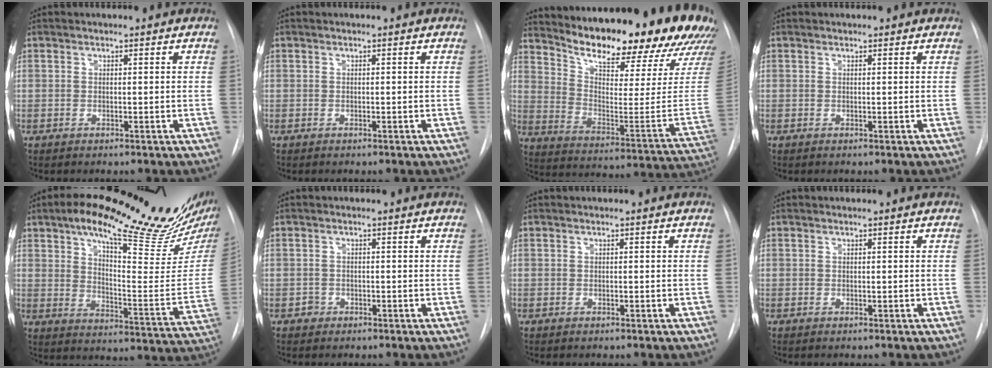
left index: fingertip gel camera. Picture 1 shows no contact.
{"total": 0.0}
{"total": 27.1, "force": [23.0, 4.5, 13.5], "torque": [-0.221, -0.083, 0.304]}
{"total": 1.0, "force": [1.0, 0.3, 0.1], "torque": [-0.011, 0.009, 0.011]}
{"total": 25.9, "force": [19.0, 4.1, 17.1], "torque": [-0.250, -0.030, 0.256]}
{"total": 1.0, "force": [-0.5, 0.8, 0.1], "torque": [-0.002, 0.004, -0.011]}
{"total": 0.0}
{"total": 0.0}